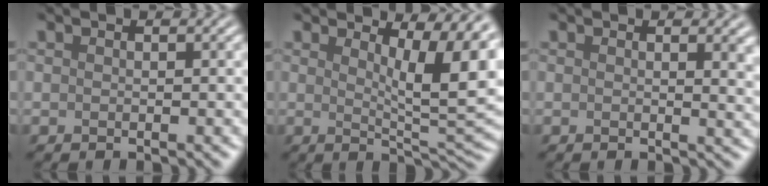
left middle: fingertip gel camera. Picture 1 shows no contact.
{"total": 7.2, "force": [2.8, 2.2, 6.2], "torque": [-0.087, -0.007, 0.048]}
{"total": 2.7, "force": [1.0, 1.1, 2.2], "torque": [-0.018, -0.001, 0.014]}